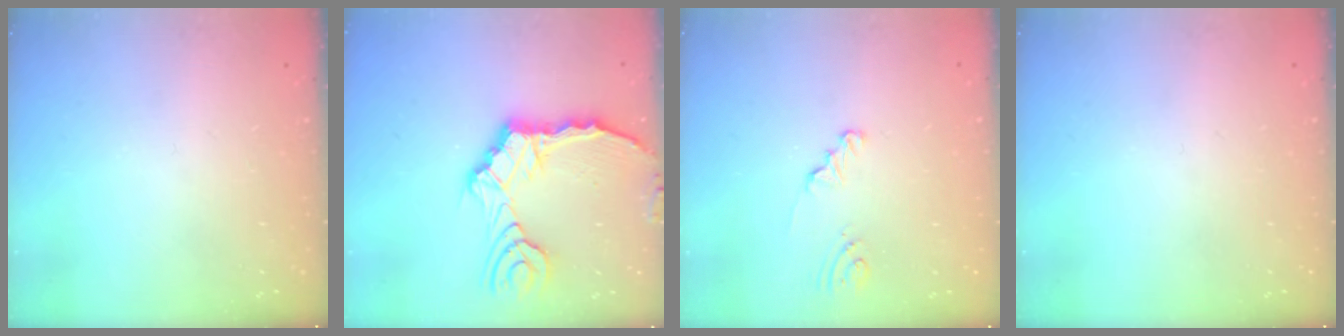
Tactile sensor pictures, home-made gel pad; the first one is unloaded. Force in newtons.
{"total": 12.2, "press": 12.0, "slide": 1.7}
{"total": 1.7, "press": 1.7, "slide": 0.2}
{"total": 0.0}